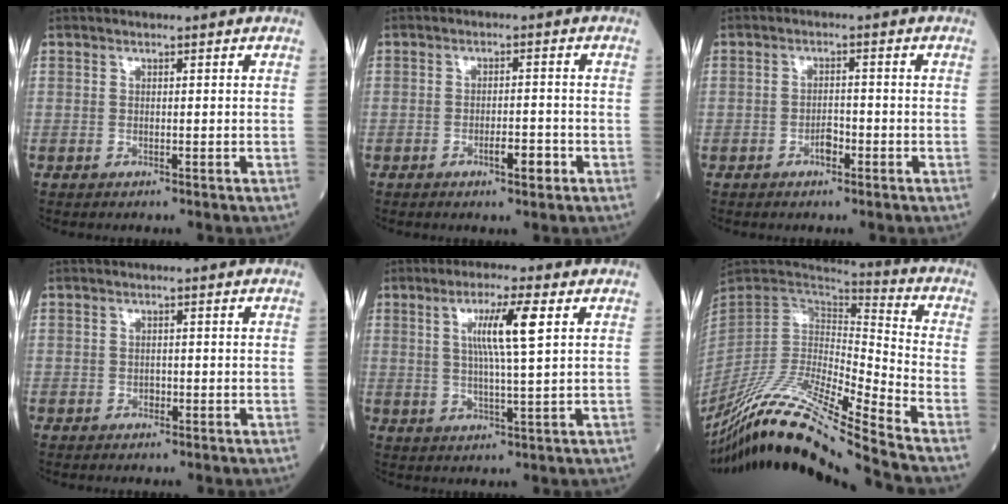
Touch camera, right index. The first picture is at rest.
{"total": 3.1, "force": [-1.6, 0.5, 2.6], "torque": [-0.041, 0.002, -0.025]}
{"total": 2.0, "force": [-1.2, 0.7, 1.4], "torque": [-0.021, 0.004, -0.022]}
{"total": 0.6, "force": [-0.4, 0.3, 0.3], "torque": [-0.005, 0.002, -0.007]}
{"total": 7.4, "force": [2.3, -0.3, 7.0], "torque": [-0.129, 0.001, 0.042]}
{"total": 22.0, "force": [-18.2, -1.1, 12.4], "torque": [-0.261, -0.027, -0.341]}